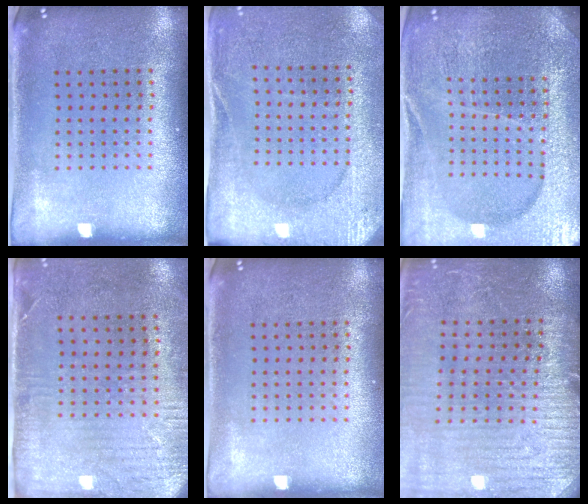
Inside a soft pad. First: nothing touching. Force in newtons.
{"total": 2.6, "press": 2.6, "slide": 0.4}
{"total": 5.2, "press": 4.7, "slide": 2.1}
{"total": 2.9, "press": 2.3, "slide": 1.7}
{"total": 0.0}
{"total": 3.2, "press": 3.2, "slide": 0.1}